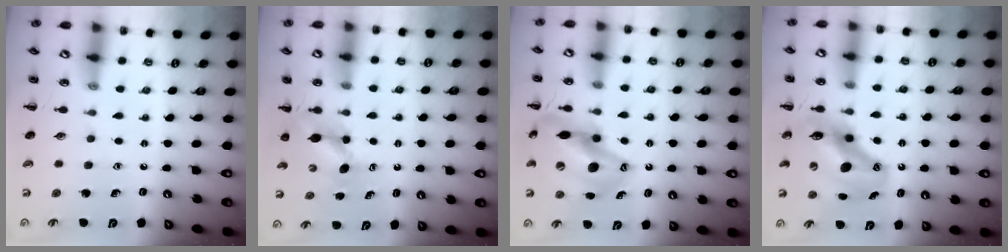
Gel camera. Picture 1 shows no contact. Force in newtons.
{"total": 4.7, "press": 4.7, "slide": 0.4}
{"total": 17.0, "press": 16.4, "slide": 4.6}
{"total": 13.5, "press": 13.1, "slide": 3.5}